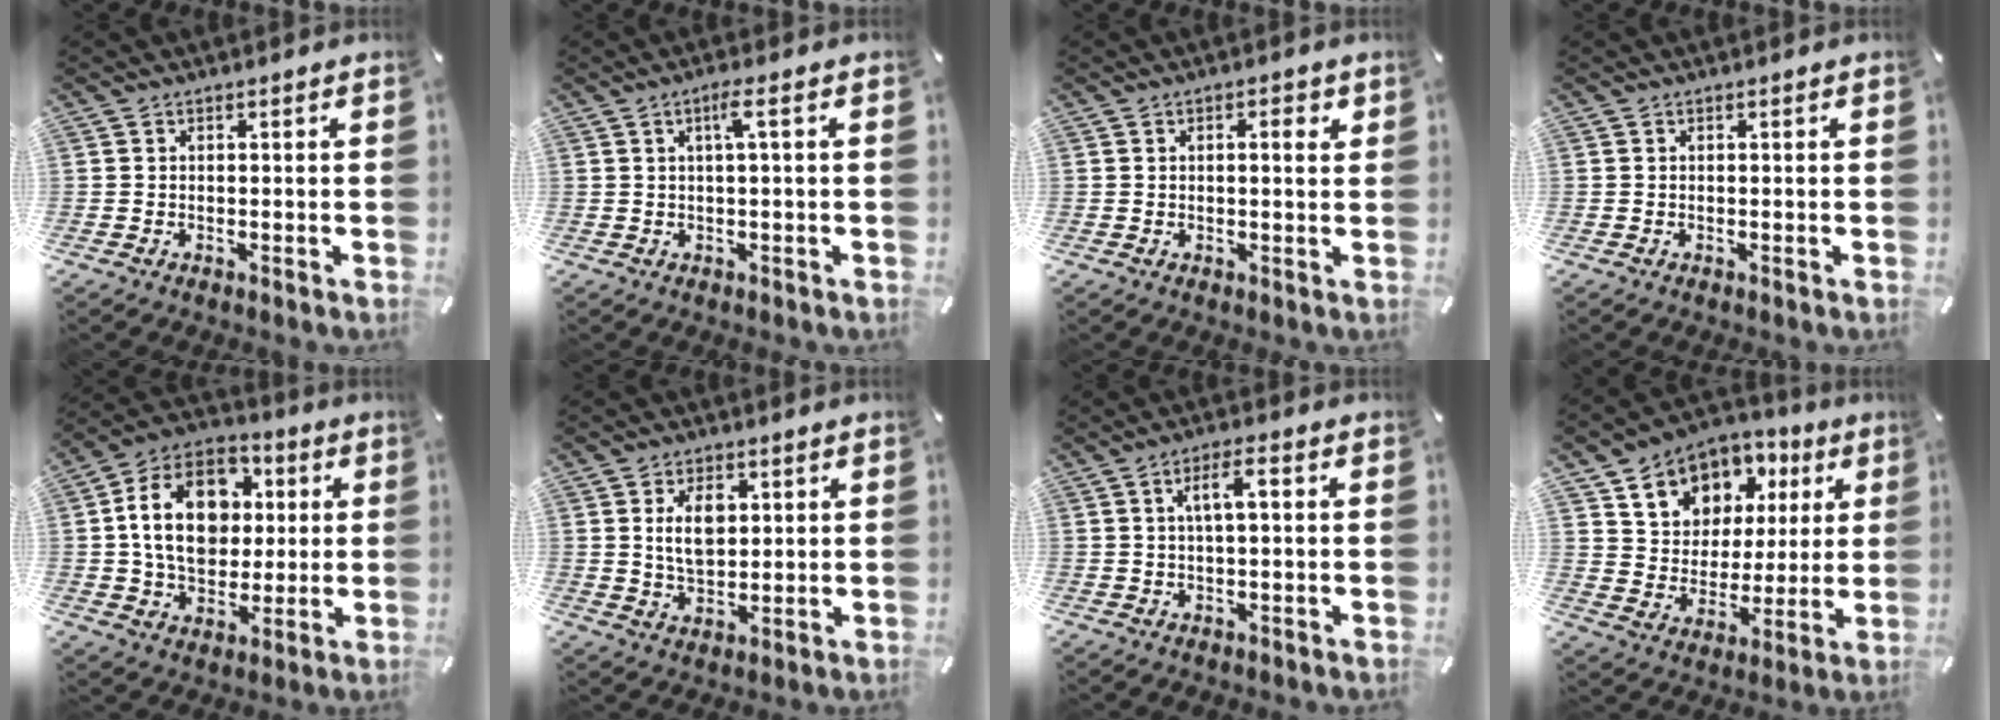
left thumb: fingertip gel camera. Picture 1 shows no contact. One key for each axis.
{"total": 4.0, "fx": 1.0, "fy": 0.2, "fz": 3.9, "tx": -0.077, "ty": 0.002, "tz": 0.012}
{"total": 2.5, "fx": 0.7, "fy": 0.8, "fz": 2.2, "tx": -0.027, "ty": 0.000, "tz": 0.006}
{"total": 0.0}
{"total": 18.0, "fx": 2.2, "fy": 13.7, "fz": 11.5, "tx": -0.219, "ty": 0.009, "tz": 0.038}
{"total": 8.3, "fx": 2.2, "fy": 5.4, "fz": 5.9, "tx": -0.109, "ty": -0.004, "tz": 0.030}
{"total": 5.6, "fx": 1.0, "fy": 1.7, "fz": 5.3, "tx": -0.094, "ty": 0.007, "tz": 0.012}
{"total": 10.6, "fx": 5.2, "fy": 9.1, "fz": 1.3, "tx": -0.036, "ty": -0.042, "tz": 0.101}